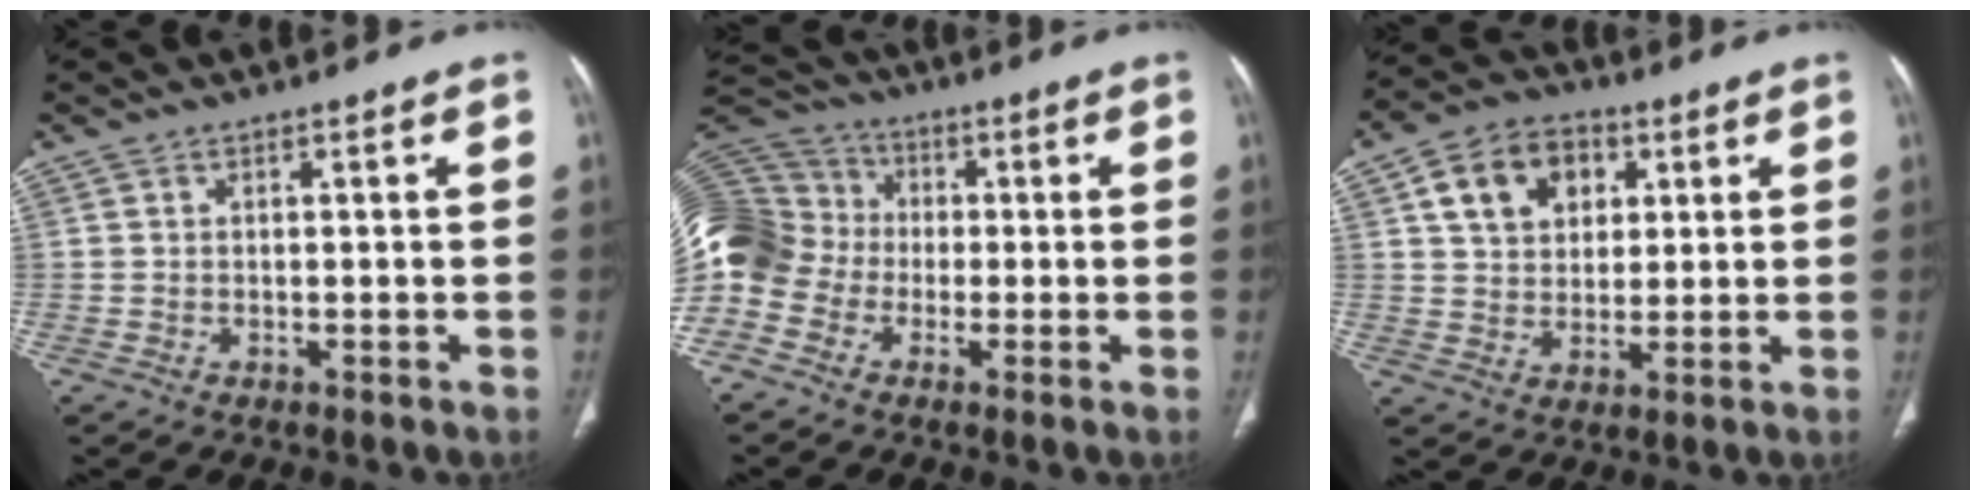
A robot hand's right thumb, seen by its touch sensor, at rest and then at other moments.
{"total": 16.7, "force": [-3.0, 13.9, 8.8], "torque": [-0.212, 0.052, -0.065]}
{"total": 11.7, "force": [4.2, 8.8, 6.5], "torque": [-0.076, -0.002, 0.068]}